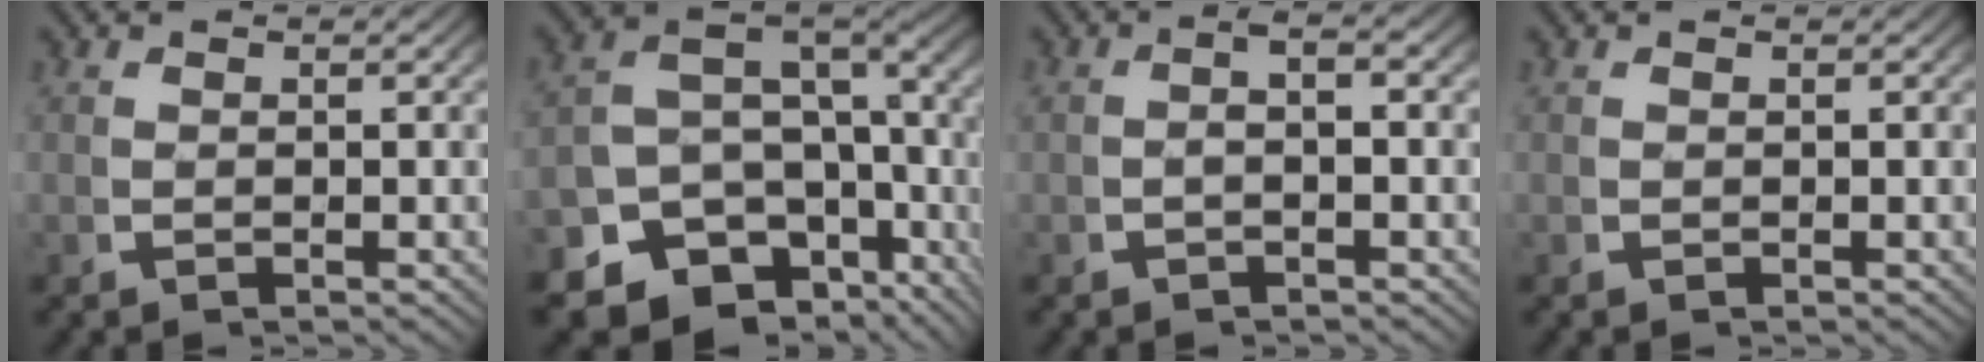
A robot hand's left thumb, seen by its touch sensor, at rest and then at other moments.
{"total": 15.0, "force": [-3.0, 11.1, 9.5], "torque": [-0.169, -0.037, -0.046]}
{"total": 2.4, "force": [-0.5, 1.0, 2.1], "torque": [-0.039, 0.003, -0.010]}
{"total": 0.0}